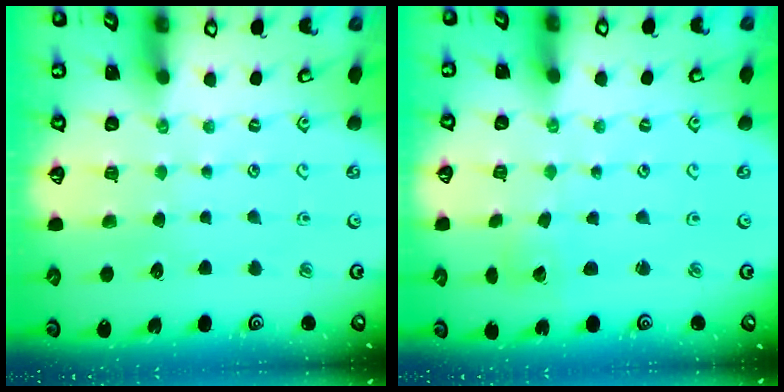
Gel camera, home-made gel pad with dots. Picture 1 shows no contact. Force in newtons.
{"total": 1.5, "press": 1.5, "slide": 0.2}